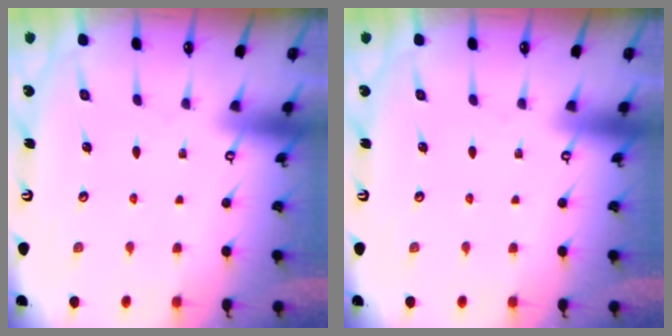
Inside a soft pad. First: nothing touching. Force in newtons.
{"total": 0.0}